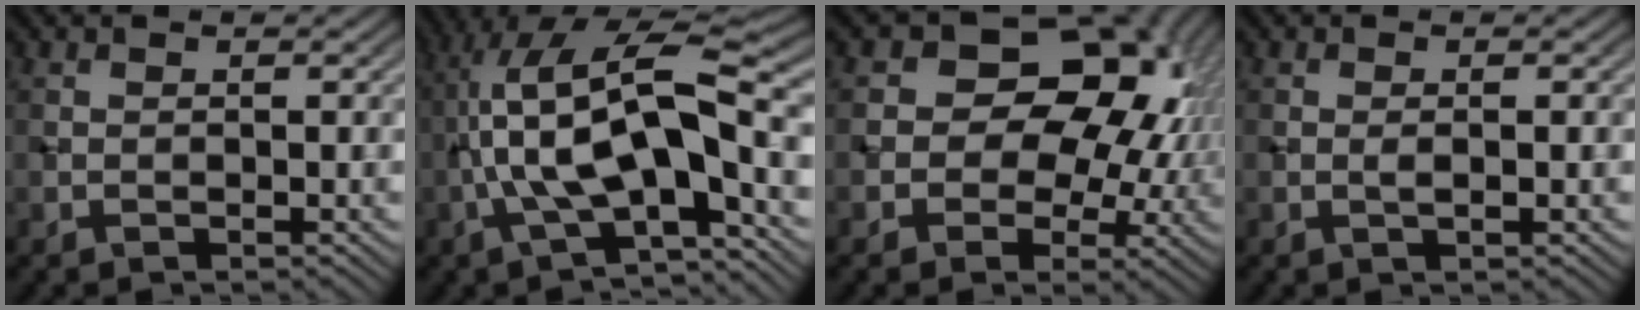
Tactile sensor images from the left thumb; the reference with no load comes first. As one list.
[{"total": 14.1, "force": [-2.0, 4.7, 13.1], "torque": [-0.245, 0.015, -0.040]}, {"total": 14.5, "force": [2.1, 11.1, 9.2], "torque": [-0.115, 0.015, 0.008]}, {"total": 1.0, "force": [-0.1, 0.1, 1.0], "torque": [-0.020, 0.001, -0.002]}]